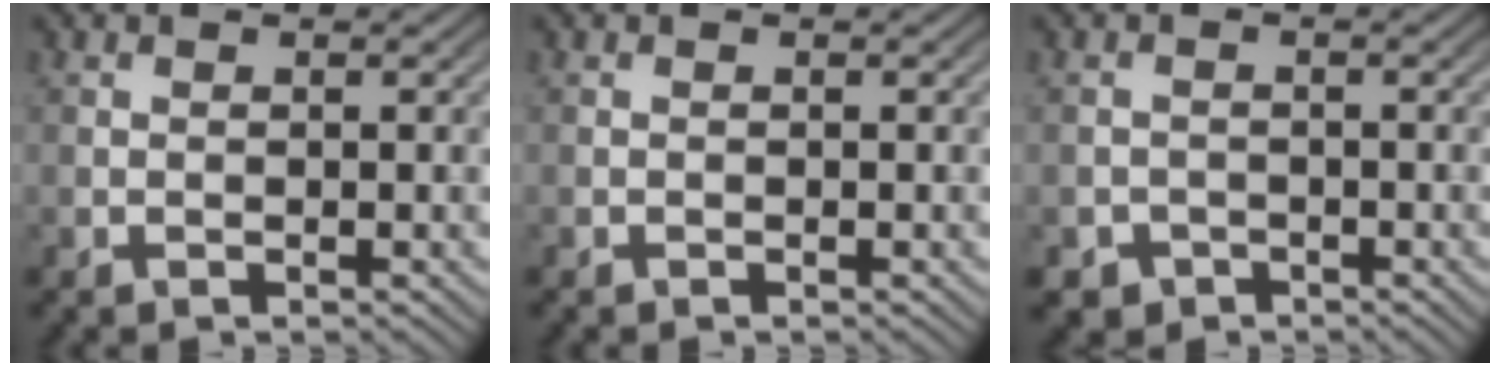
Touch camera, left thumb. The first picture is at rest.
{"total": 0.0}
{"total": 1.9, "force": [-1.3, 1.4, 0.3], "torque": [0.000, -0.003, -0.028]}